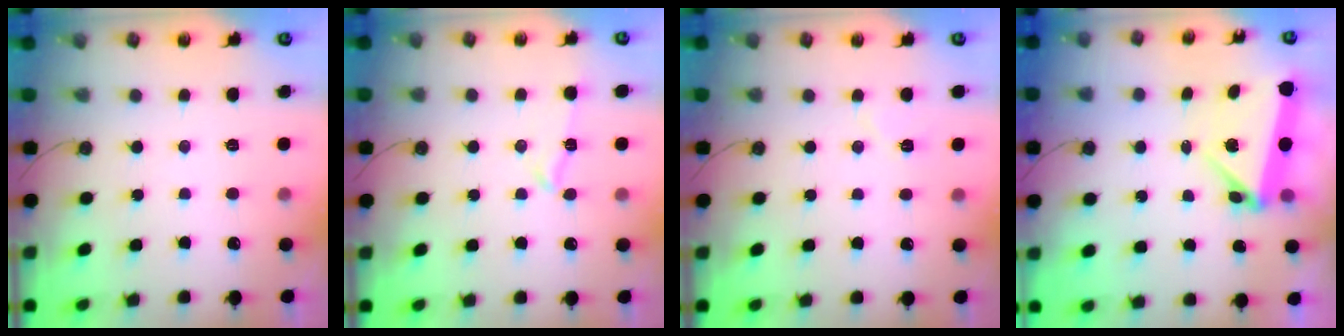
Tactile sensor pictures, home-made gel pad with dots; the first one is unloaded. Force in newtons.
{"total": 5.9, "press": 5.6, "slide": 1.9}
{"total": 5.8, "press": 5.2, "slide": 2.6}
{"total": 5.9, "press": 5.8, "slide": 1.1}